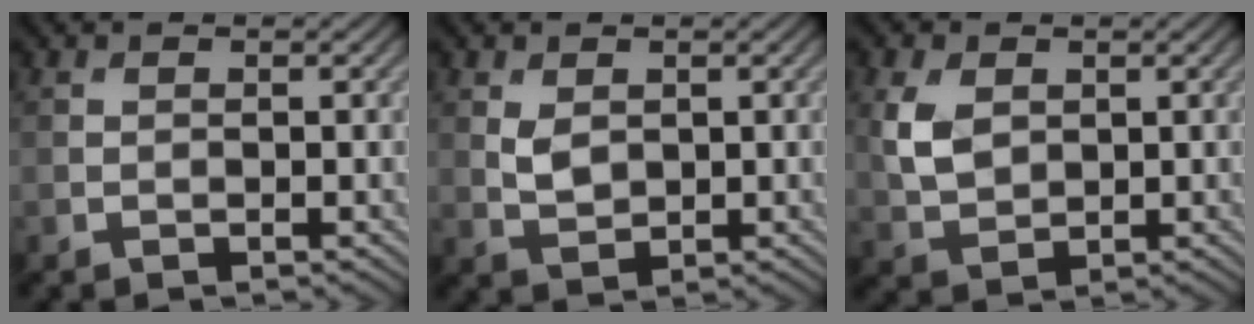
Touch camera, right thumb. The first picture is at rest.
{"total": 2.6, "force": [0.7, 1.8, 1.7], "torque": [-0.042, -0.004, 0.020]}
{"total": 4.9, "force": [1.3, 3.5, 3.2], "torque": [-0.084, 0.002, 0.028]}